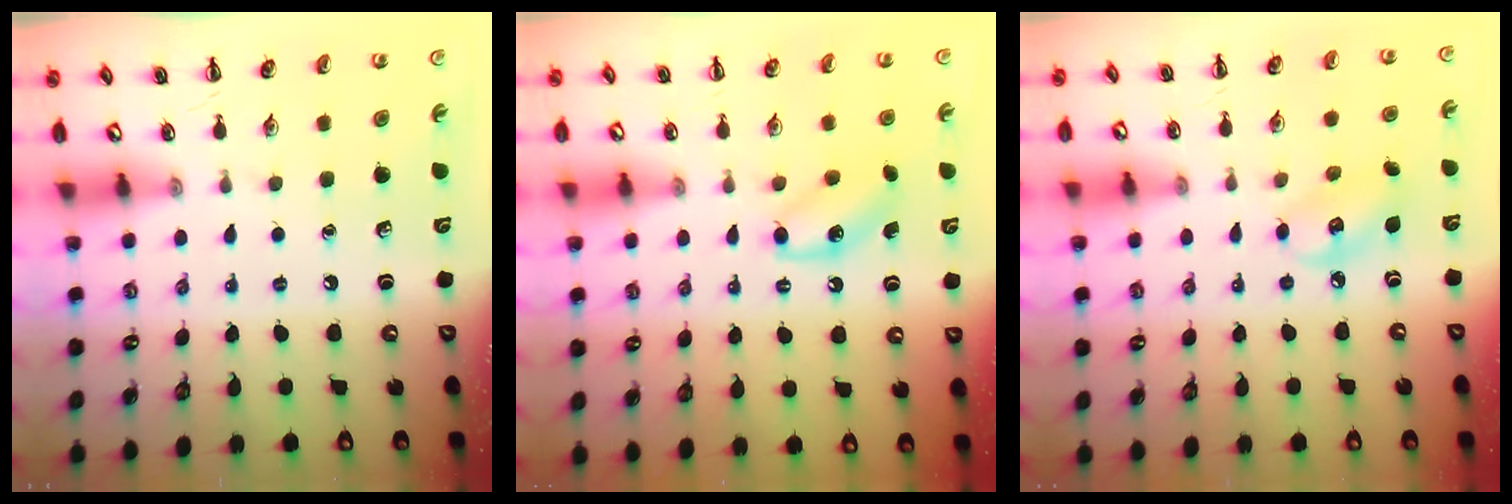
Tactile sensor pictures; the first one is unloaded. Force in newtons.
{"total": 5.8, "press": 5.5, "slide": 1.7}
{"total": 6.7, "press": 6.7, "slide": 1.1}